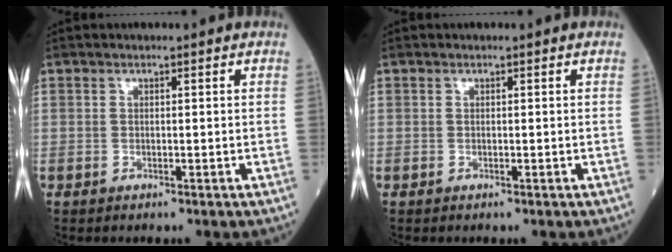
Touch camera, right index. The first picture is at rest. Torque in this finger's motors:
{"motor_torque": [0.00, 0.00, 0.01, 0.00]}